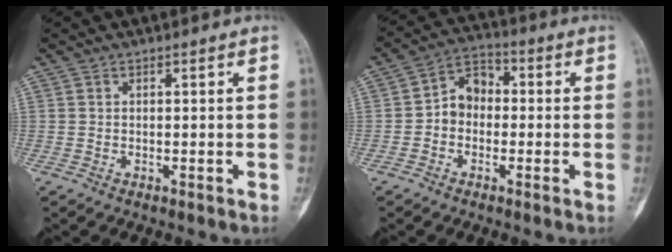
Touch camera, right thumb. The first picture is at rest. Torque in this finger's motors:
{"motor_torque": [0.40, 0.50, 0.30, -0.36, 0.00]}